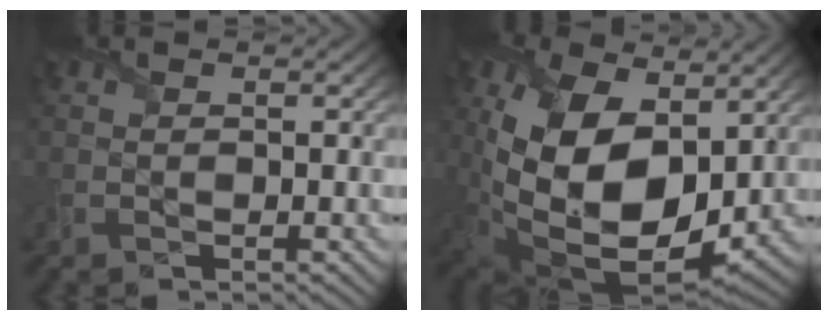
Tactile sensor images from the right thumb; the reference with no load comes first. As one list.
[{"total": 17.8, "force": [1.9, 11.1, 13.8], "torque": [-0.288, -0.042, 0.053]}]